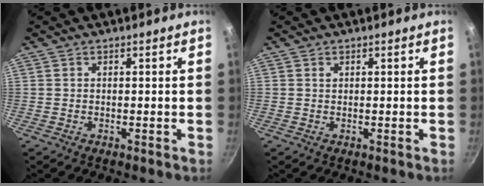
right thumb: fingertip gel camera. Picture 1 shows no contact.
{"total": 0.5, "force": [0.3, 0.4, 0.2], "torque": [-0.002, 0.000, 0.005]}